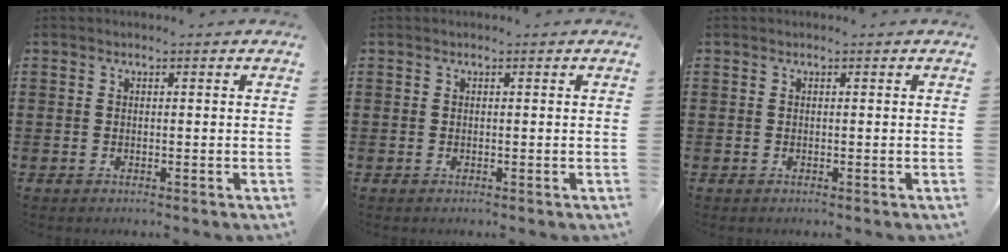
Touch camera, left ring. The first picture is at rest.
{"total": 0.0}
{"total": 0.0}